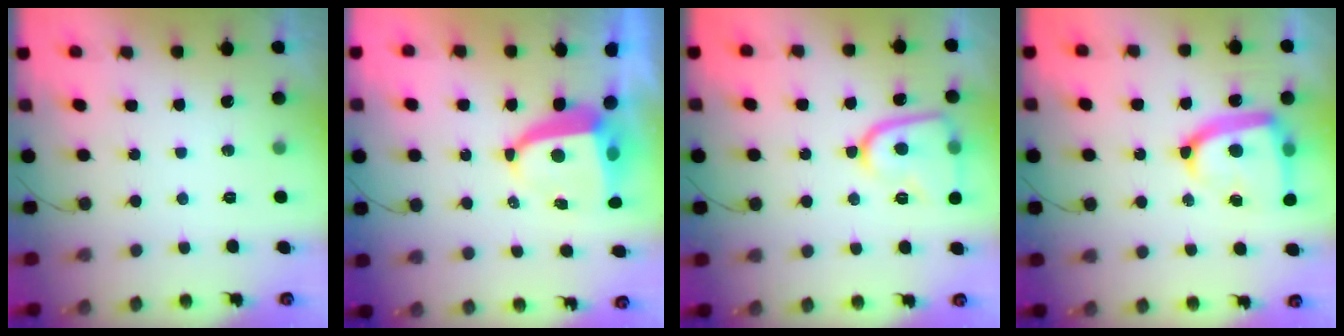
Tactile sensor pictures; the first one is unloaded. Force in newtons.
{"total": 8.5, "press": 8.4, "slide": 1.0}
{"total": 13.0, "press": 13.0, "slide": 1.3}
{"total": 16.4, "press": 16.4, "slide": 1.3}